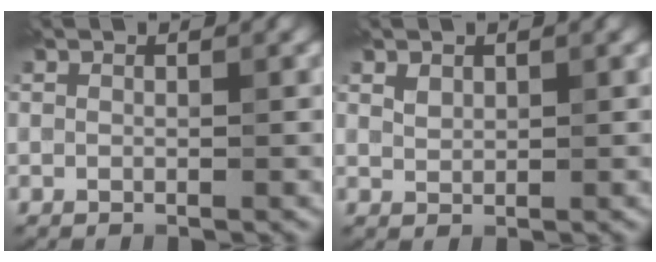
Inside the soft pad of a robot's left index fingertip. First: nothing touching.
{"total": 0.9, "force": [0.8, 0.5, 0.0], "torque": [-0.004, 0.005, 0.018]}